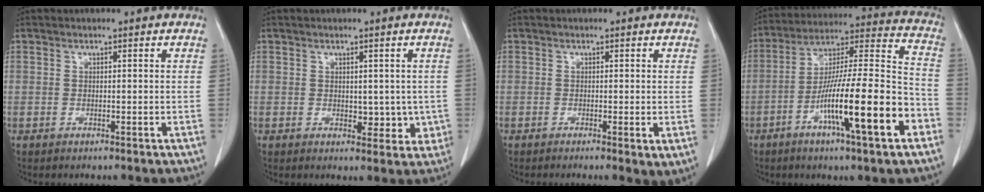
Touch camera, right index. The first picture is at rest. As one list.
[{"total": 4.1, "force": [-0.2, 2.6, 3.2], "torque": [-0.025, -0.003, 0.005]}, {"total": 2.5, "force": [-0.6, 0.4, 2.4], "torque": [-0.032, -0.009, -0.009]}, {"total": 19.6, "force": [-7.9, 1.3, 17.9], "torque": [-0.291, -0.008, -0.133]}]